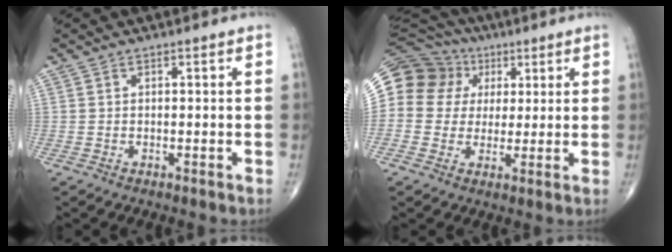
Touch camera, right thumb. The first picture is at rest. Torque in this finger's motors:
{"motor_torque": [0.85, 0.85, 0.22, -0.14, 0.03]}